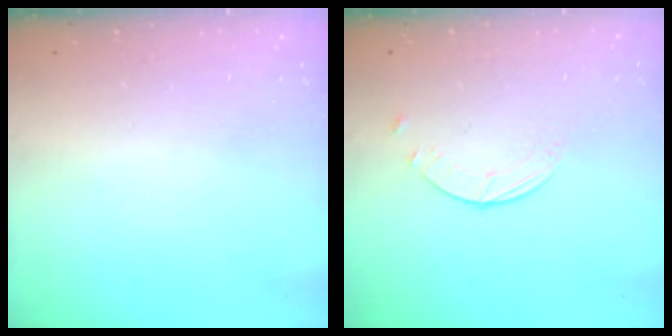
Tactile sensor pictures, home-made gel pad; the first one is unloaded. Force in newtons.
{"total": 0.9, "press": 0.9, "slide": 0.2}